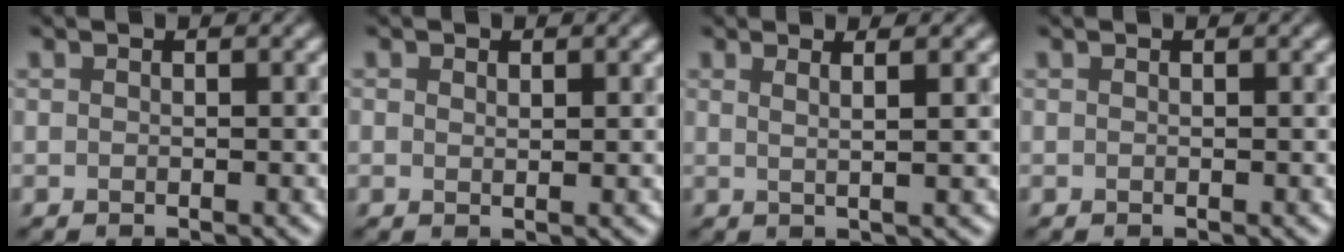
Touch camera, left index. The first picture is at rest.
{"total": 0.9, "force": [0.4, 0.5, 0.6], "torque": [-0.008, -0.002, 0.007]}
{"total": 3.0, "force": [1.5, 1.0, 2.4], "torque": [-0.028, 0.007, -0.004]}
{"total": 0.0}